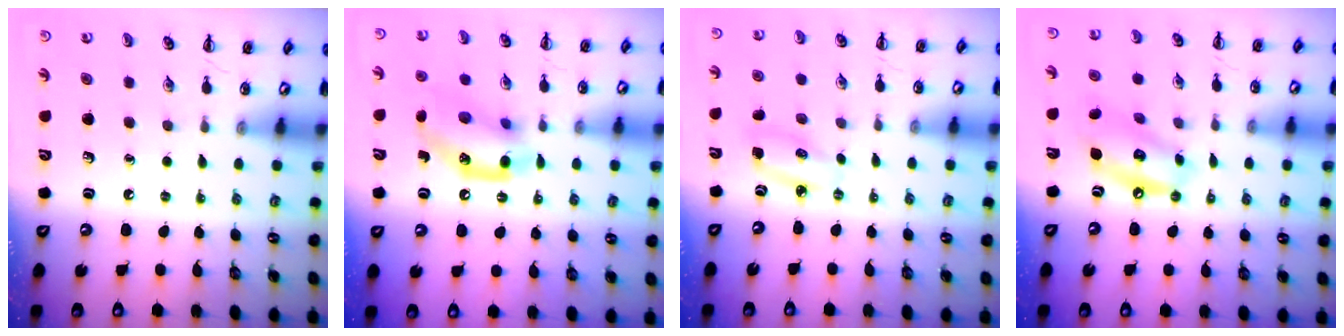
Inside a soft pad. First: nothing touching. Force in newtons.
{"total": 14.1, "press": 13.8, "slide": 3.0}
{"total": 4.1, "press": 4.0, "slide": 0.9}
{"total": 11.1, "press": 10.8, "slide": 2.6}